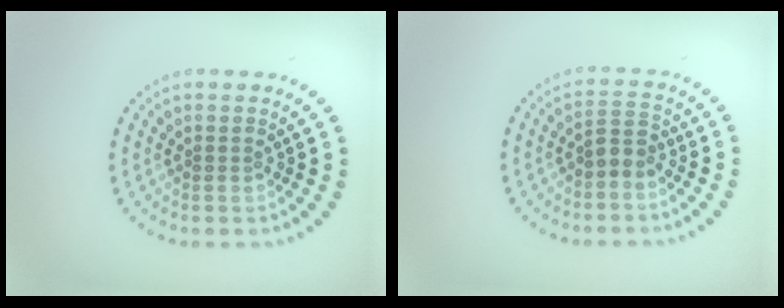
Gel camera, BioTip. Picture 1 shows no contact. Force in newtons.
{"total": 1.7, "press": 1.4, "slide": 0.9}